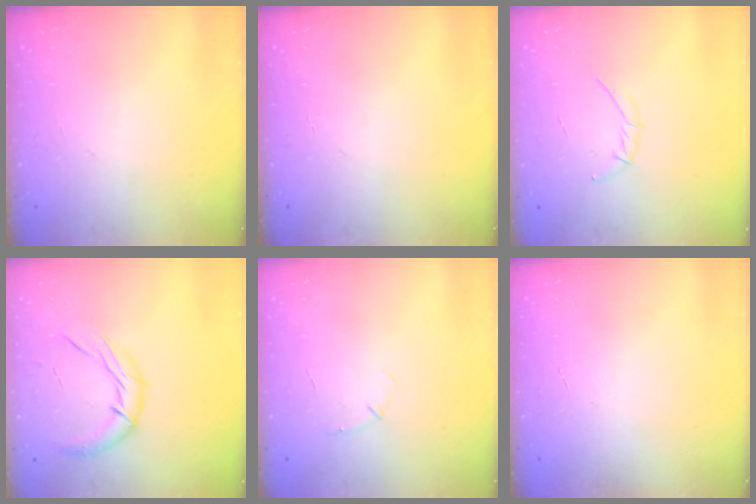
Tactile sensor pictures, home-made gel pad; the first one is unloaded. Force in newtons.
{"total": 0.0}
{"total": 4.0, "press": 3.9, "slide": 0.9}
{"total": 10.6, "press": 10.6, "slide": 0.1}
{"total": 3.3, "press": 3.2, "slide": 0.9}
{"total": 0.0}